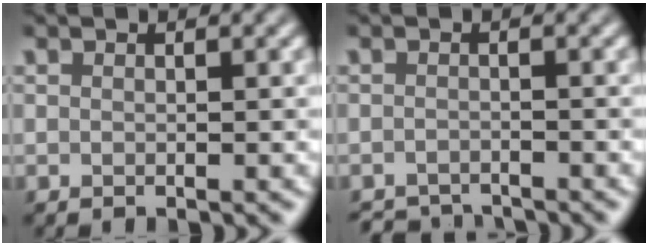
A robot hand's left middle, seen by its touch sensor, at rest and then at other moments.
{"total": 2.9, "force": [-2.9, 0.4, 0.3], "torque": [-0.002, -0.008, -0.049]}